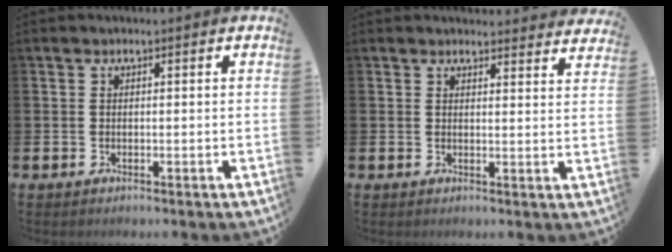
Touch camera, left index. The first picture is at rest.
{"total": 2.9, "force": [2.8, 0.4, -0.1], "torque": [0.007, -0.019, 0.050]}